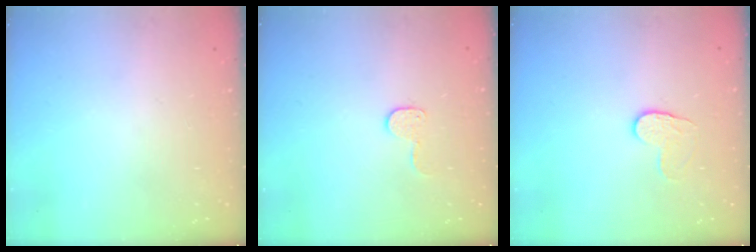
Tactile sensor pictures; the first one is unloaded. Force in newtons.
{"total": 6.4, "press": 6.4, "slide": 0.4}
{"total": 5.0, "press": 4.9, "slide": 0.5}